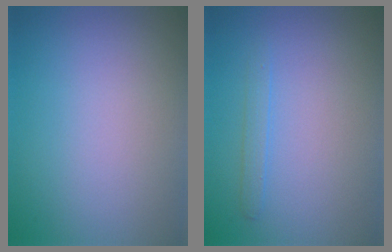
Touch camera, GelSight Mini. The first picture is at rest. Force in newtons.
{"total": 1.1, "press": 1.1, "slide": 0.0}